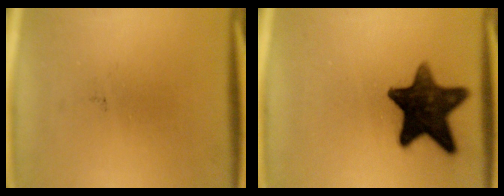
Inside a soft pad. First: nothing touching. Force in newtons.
{"total": 14.5}